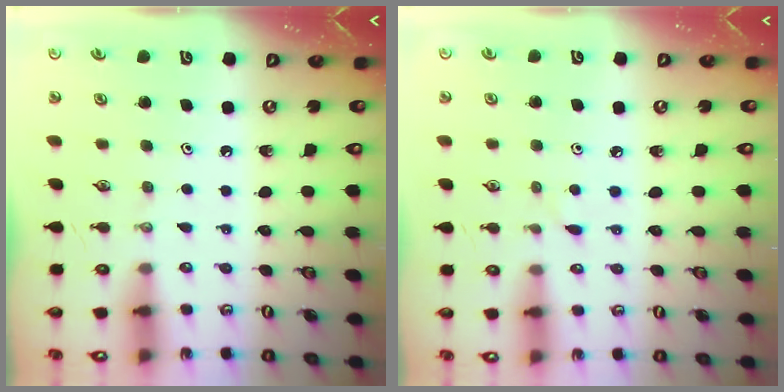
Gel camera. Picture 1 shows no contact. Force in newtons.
{"total": 2.6, "press": 2.6, "slide": 0.3}